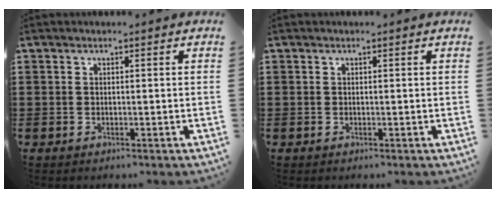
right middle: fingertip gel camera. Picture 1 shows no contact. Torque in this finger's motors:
{"motor_torque": [-0.31, -0.23, 0.08, 0.01]}